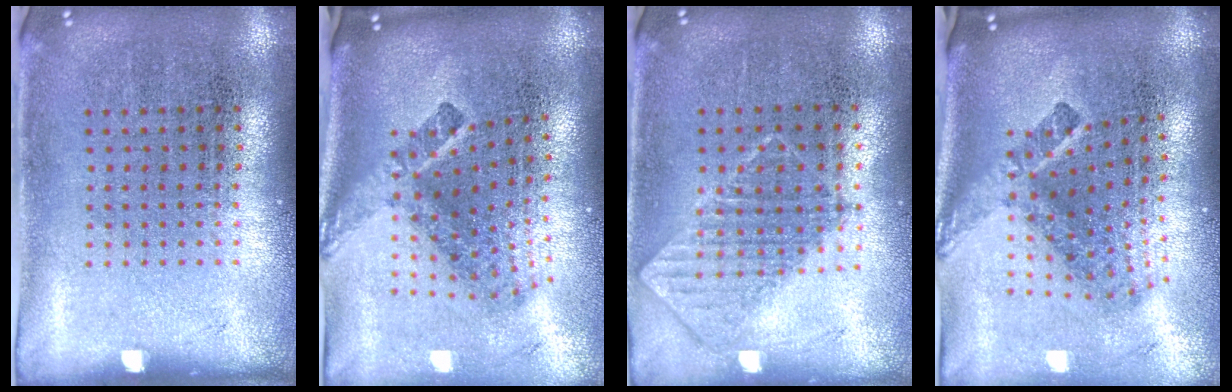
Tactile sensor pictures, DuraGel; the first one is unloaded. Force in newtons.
{"total": 2.6, "press": 1.6, "slide": 2.0}
{"total": 0.8, "press": 0.8, "slide": 0.1}
{"total": 2.6, "press": 1.6, "slide": 2.0}